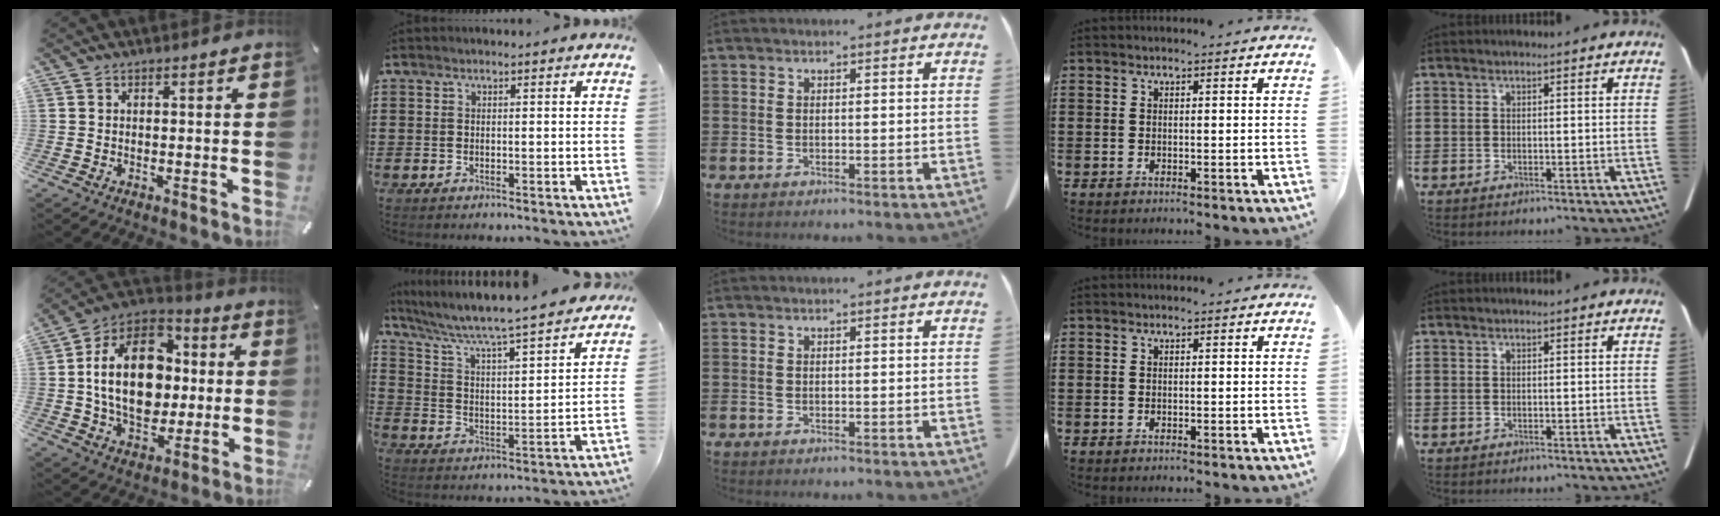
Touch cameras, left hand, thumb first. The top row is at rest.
{"thumb": {"total": 22.2, "force": [0.9, 16.0, 15.4], "torque": [-0.292, 0.011, 0.016]}, "index": {"total": 5.6, "force": [5.0, -0.1, 2.4], "torque": [-0.072, -0.048, 0.075]}}